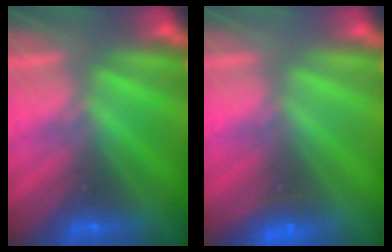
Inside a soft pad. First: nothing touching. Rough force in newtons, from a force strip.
{"total": 2.3}